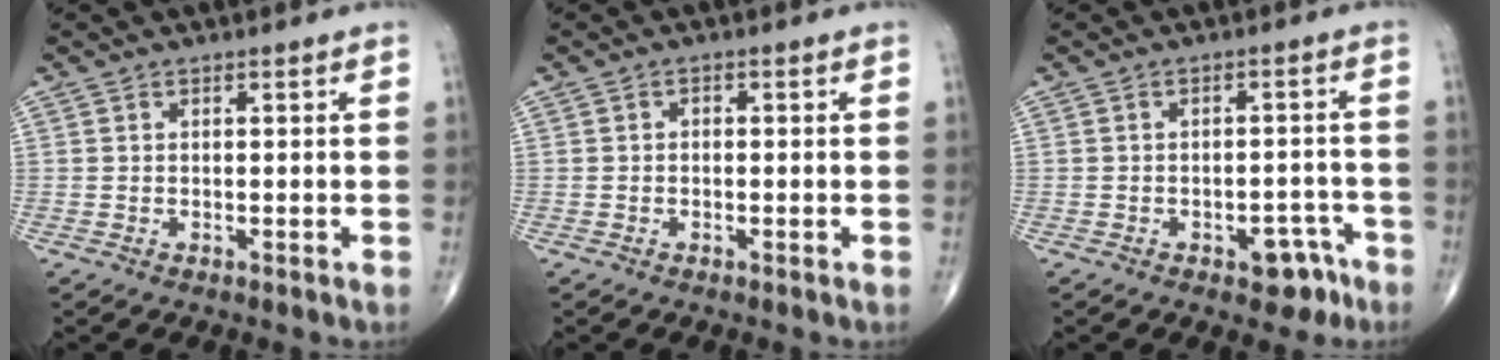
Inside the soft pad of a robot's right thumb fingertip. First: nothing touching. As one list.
[{"total": 0.9, "force": [-0.1, 0.7, 0.6], "torque": [-0.007, 0.005, -0.004]}, {"total": 5.6, "force": [-3.3, 3.2, 3.3], "torque": [-0.018, 0.032, -0.037]}]